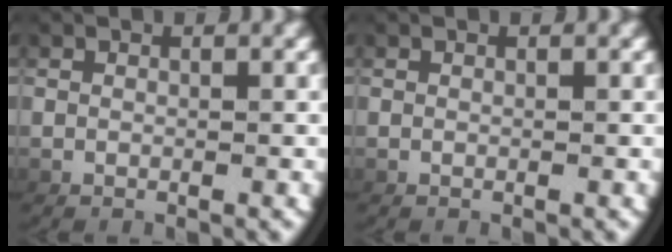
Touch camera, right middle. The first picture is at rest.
{"total": 0.0}